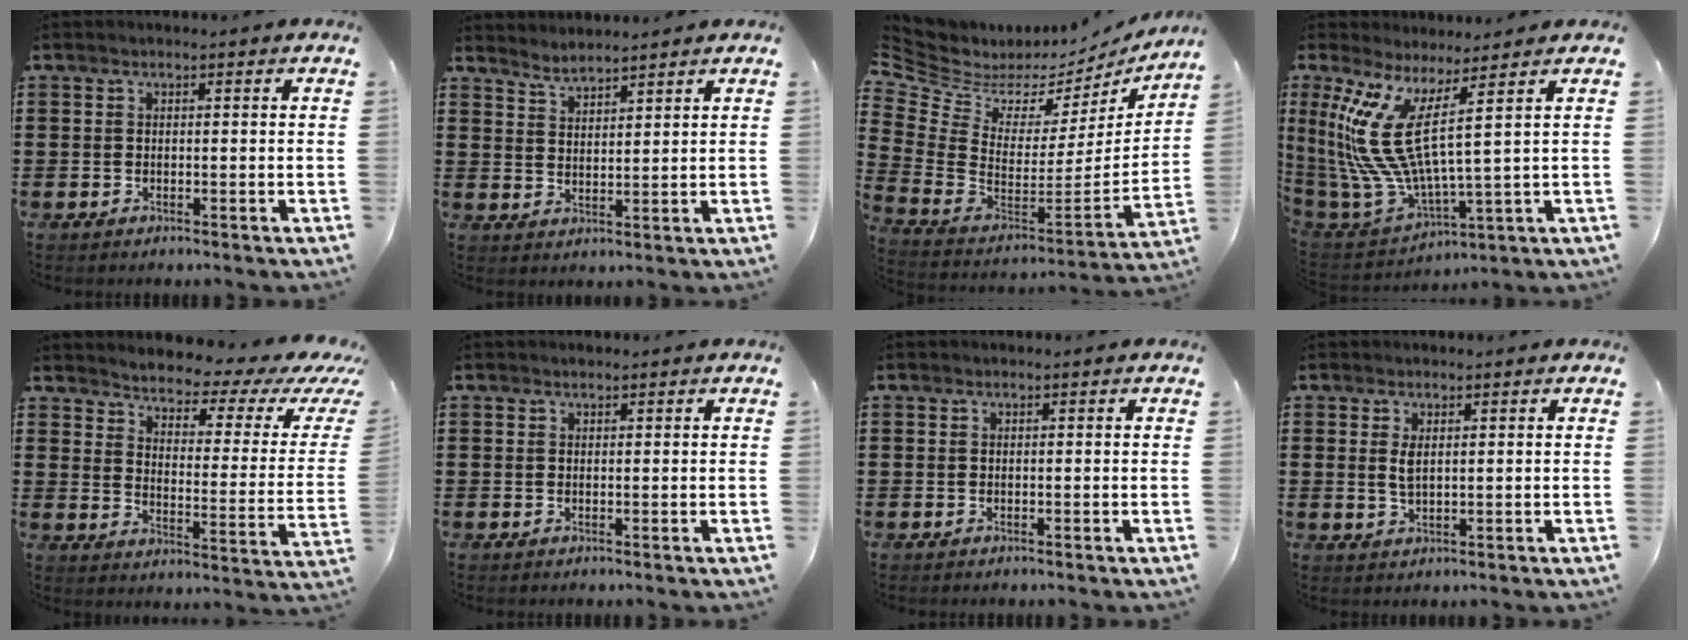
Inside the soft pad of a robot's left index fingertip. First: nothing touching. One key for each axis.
{"total": 3.0, "fx": 3.0, "fy": 0.0, "fz": -0.1, "tx": -0.006, "ty": -0.009, "tz": 0.057}
{"total": 4.2, "fx": 3.1, "fy": 2.7, "fz": 0.7, "tx": -0.044, "ty": -0.040, "tz": 0.054}
{"total": 10.6, "fx": 4.9, "fy": 2.0, "fz": 9.2, "tx": -0.237, "ty": -0.048, "tz": 0.080}
{"total": 2.8, "fx": 2.5, "fy": 0.5, "fz": 1.1, "tx": -0.034, "ty": -0.030, "tz": 0.034}
{"total": 0.5, "fx": 0.5, "fy": 0.2, "fz": 0.1, "tx": -0.003, "ty": 0.001, "tz": 0.010}
{"total": 0.0}
{"total": 2.0, "fx": 0.7, "fy": 0.9, "fz": 1.6, "tx": -0.038, "ty": 0.004, "tz": 0.011}